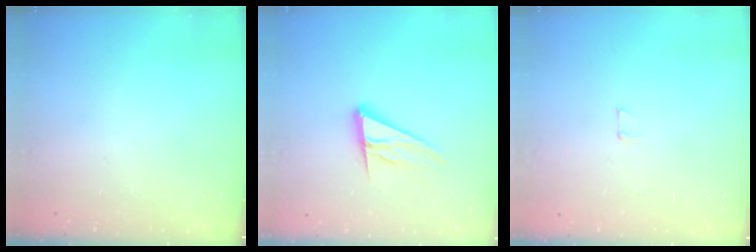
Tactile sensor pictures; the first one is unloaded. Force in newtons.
{"total": 13.1, "press": 12.9, "slide": 2.5}
{"total": 2.9, "press": 2.9, "slide": 0.2}